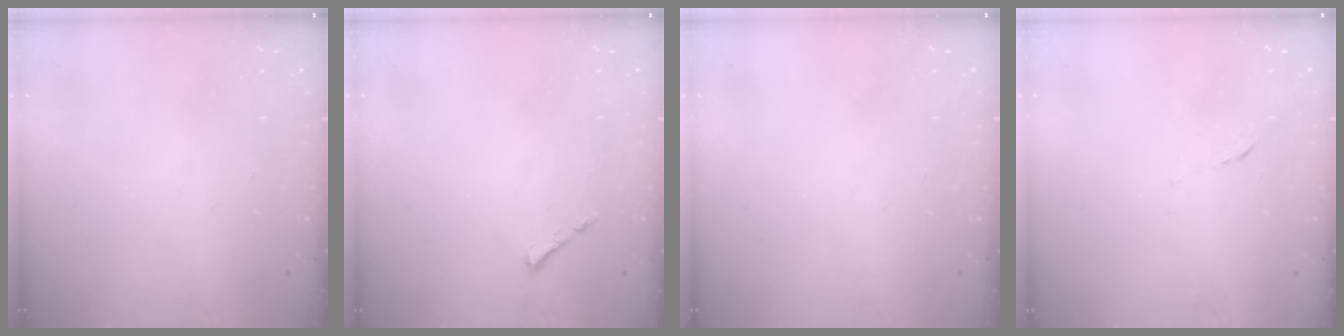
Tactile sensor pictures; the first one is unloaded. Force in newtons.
{"total": 3.2, "press": 3.1, "slide": 0.5}
{"total": 0.0}
{"total": 5.5, "press": 5.4, "slide": 0.4}